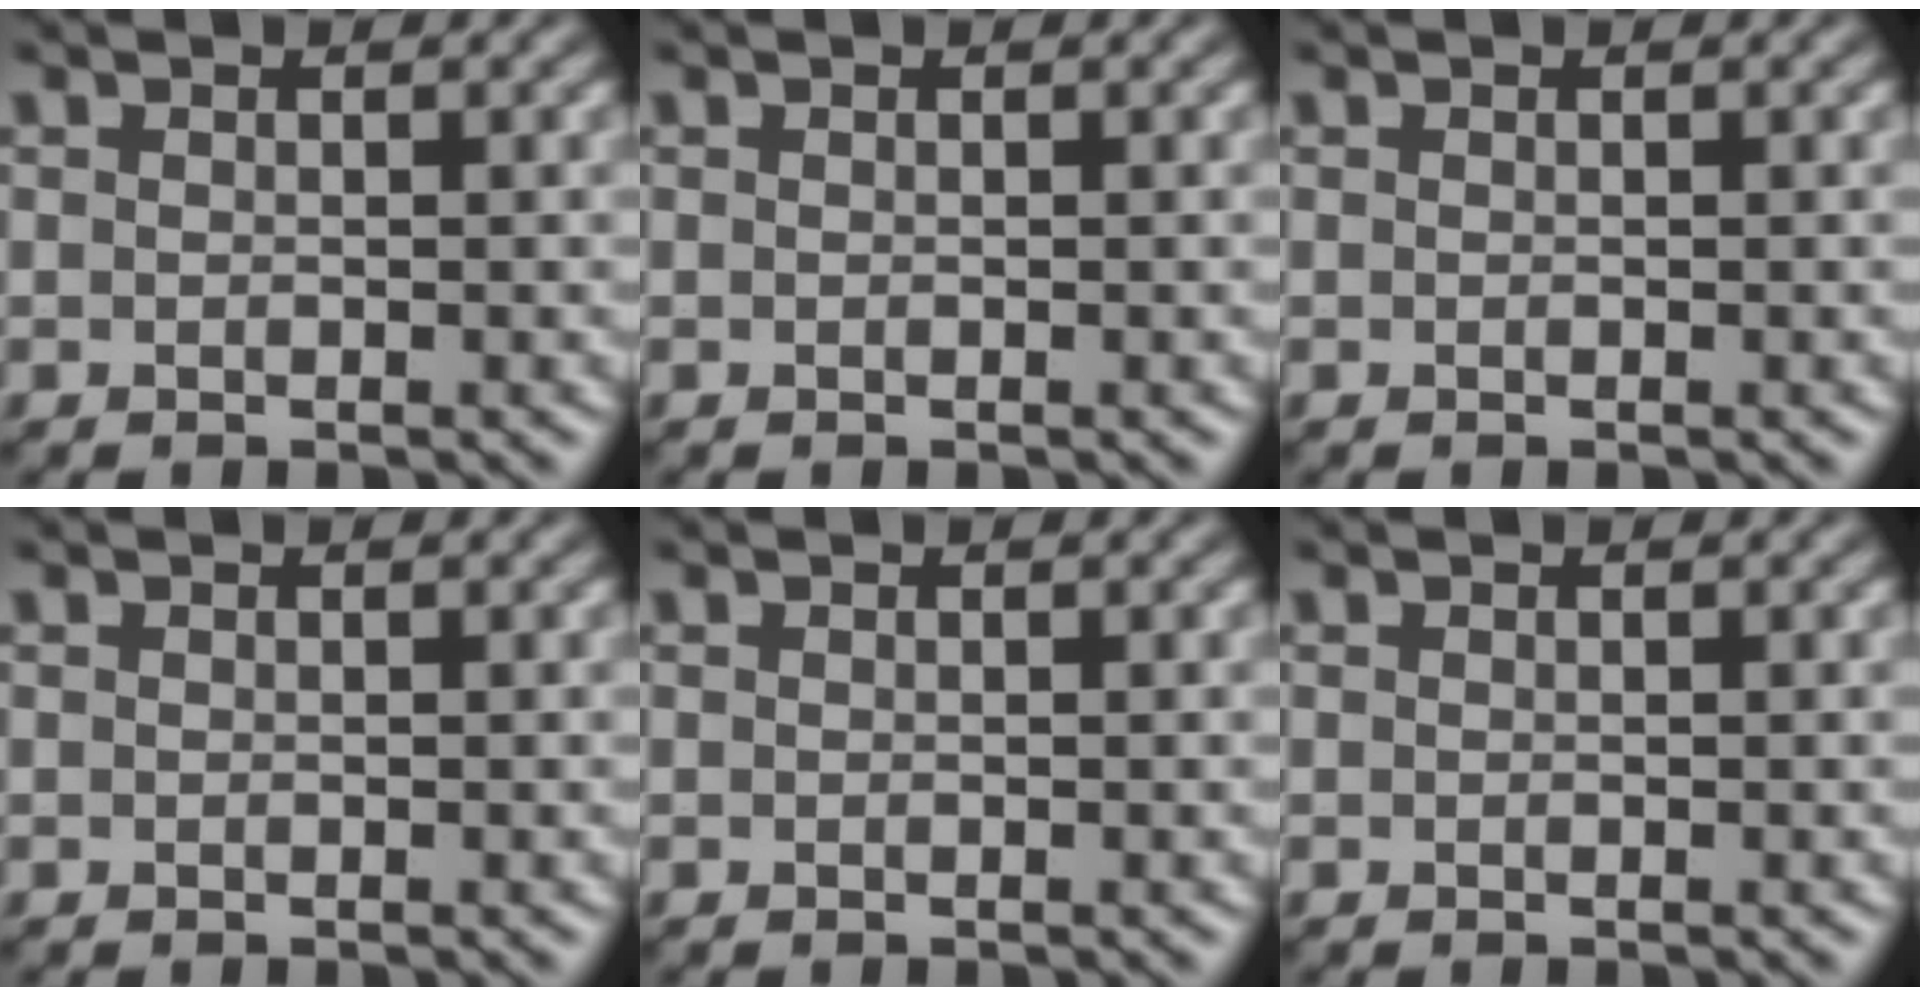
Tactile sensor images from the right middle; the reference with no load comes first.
{"total": 0.0}
{"total": 0.0}
{"total": 0.0}
{"total": 0.0}
{"total": 0.0}